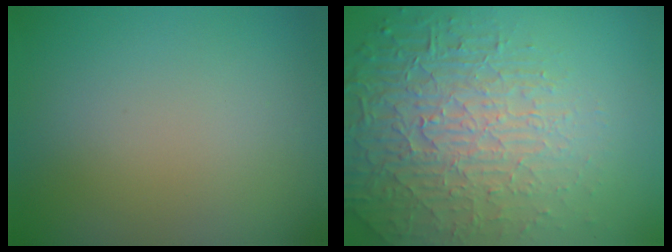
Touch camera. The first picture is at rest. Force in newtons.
{"total": 7.8, "press": 5.5, "slide": 5.5}